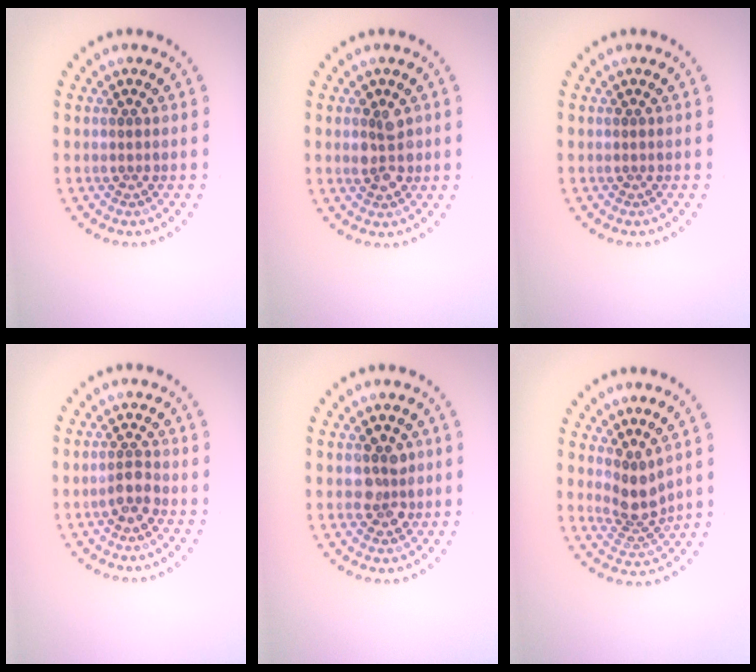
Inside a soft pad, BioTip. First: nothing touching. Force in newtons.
{"total": 2.6, "press": 2.5, "slide": 0.4}
{"total": 0.0}
{"total": 1.8, "press": 1.5, "slide": 1.0}
{"total": 2.8, "press": 2.7, "slide": 0.5}
{"total": 2.9, "press": 2.2, "slide": 1.8}